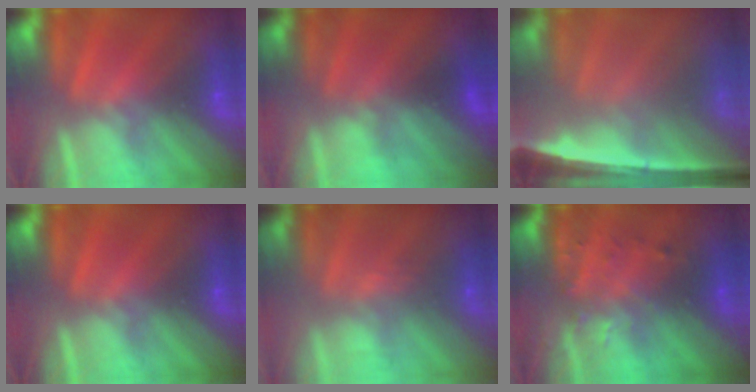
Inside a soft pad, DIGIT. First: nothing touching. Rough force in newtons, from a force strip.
{"total": 2.4}
{"total": 7.1}
{"total": 0.0}
{"total": 2.8}
{"total": 3.3}